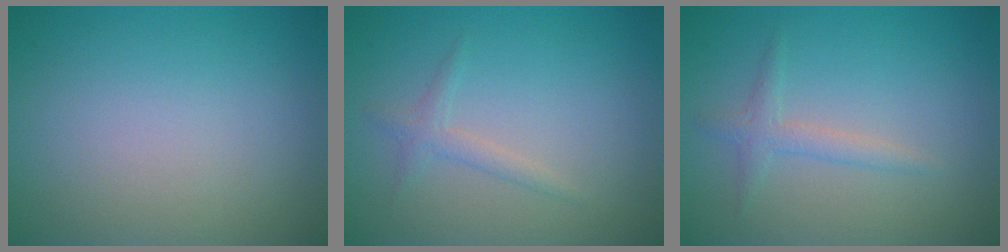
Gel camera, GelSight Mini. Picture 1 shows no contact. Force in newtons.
{"total": 1.3, "press": 1.3, "slide": 0.0}
{"total": 1.7, "press": 1.7, "slide": 0.1}